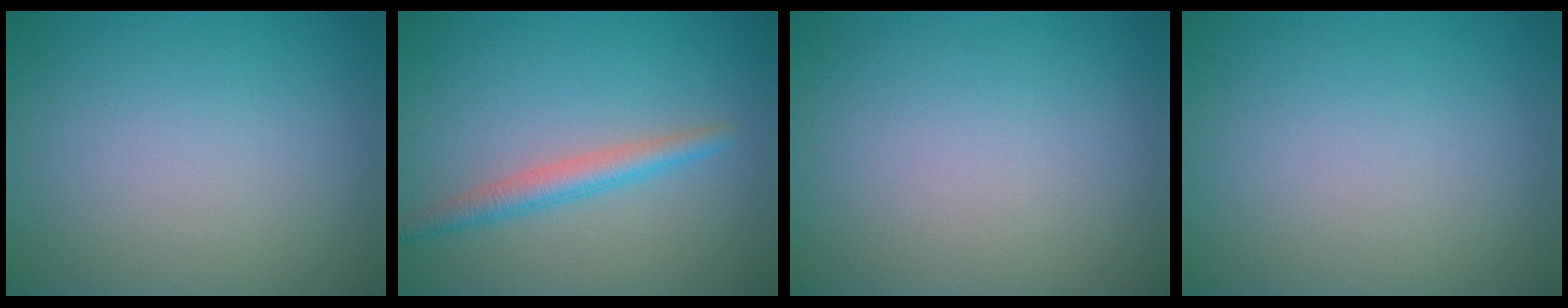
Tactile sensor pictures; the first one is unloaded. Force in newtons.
{"total": 2.5, "press": 2.5, "slide": 0.0}
{"total": 0.0}
{"total": 0.0}